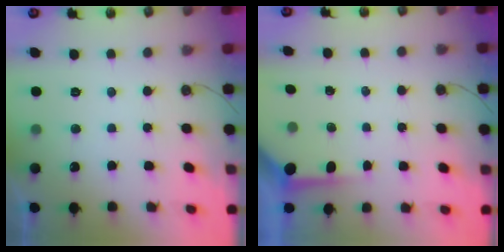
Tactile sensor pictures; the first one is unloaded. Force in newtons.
{"total": 3.9, "press": 3.9, "slide": 0.2}